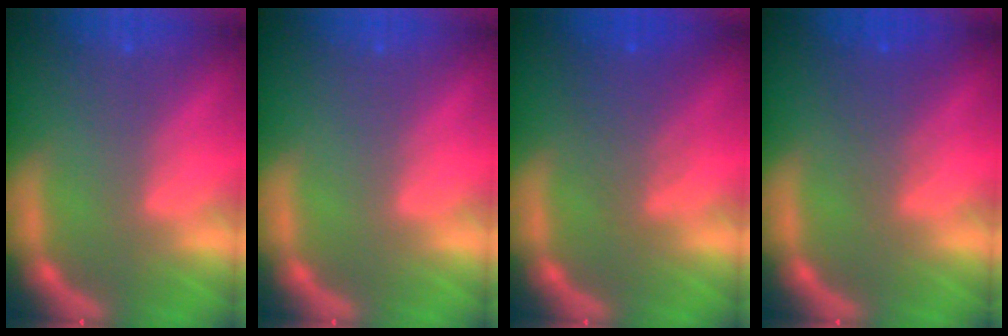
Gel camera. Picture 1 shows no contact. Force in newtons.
{"total": 0.0}
{"total": 3.6}
{"total": 2.5}